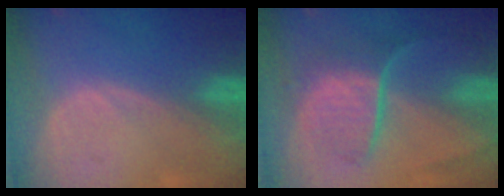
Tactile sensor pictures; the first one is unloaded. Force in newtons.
{"total": 9.2, "press": 7.6, "slide": 5.1}